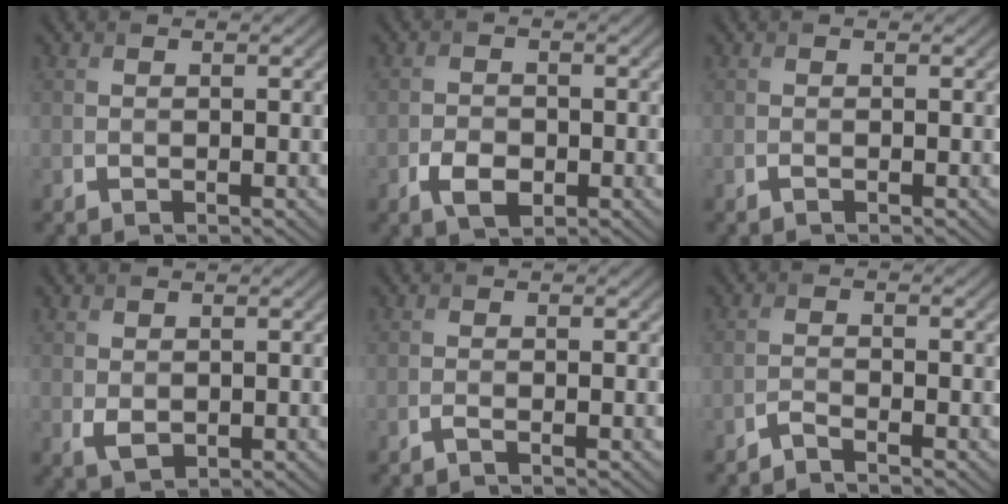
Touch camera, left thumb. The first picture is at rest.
{"total": 3.2, "force": [-1.3, 2.0, 2.0], "torque": [-0.043, -0.007, -0.027]}
{"total": 0.0}
{"total": 1.8, "force": [0.1, 1.3, 1.2], "torque": [-0.030, -0.006, 0.008]}
{"total": 0.7, "force": [-0.4, 0.0, 0.5], "torque": [-0.012, 0.001, -0.013]}
{"total": 1.6, "force": [-1.5, 0.1, 0.6], "torque": [-0.009, 0.001, -0.040]}